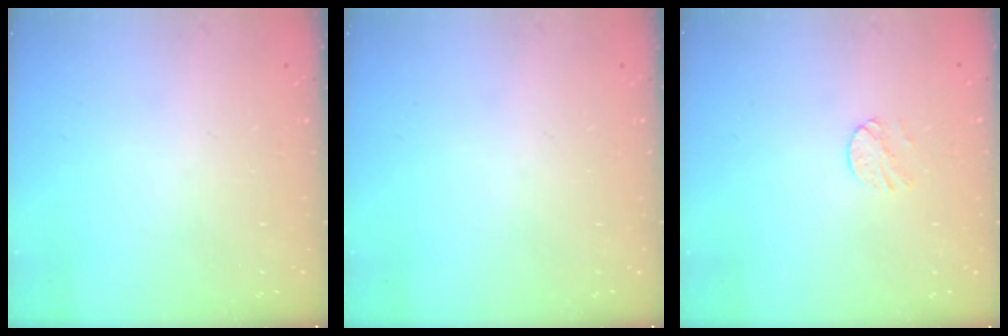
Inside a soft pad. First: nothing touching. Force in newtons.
{"total": 0.0}
{"total": 5.8, "press": 5.8, "slide": 0.4}